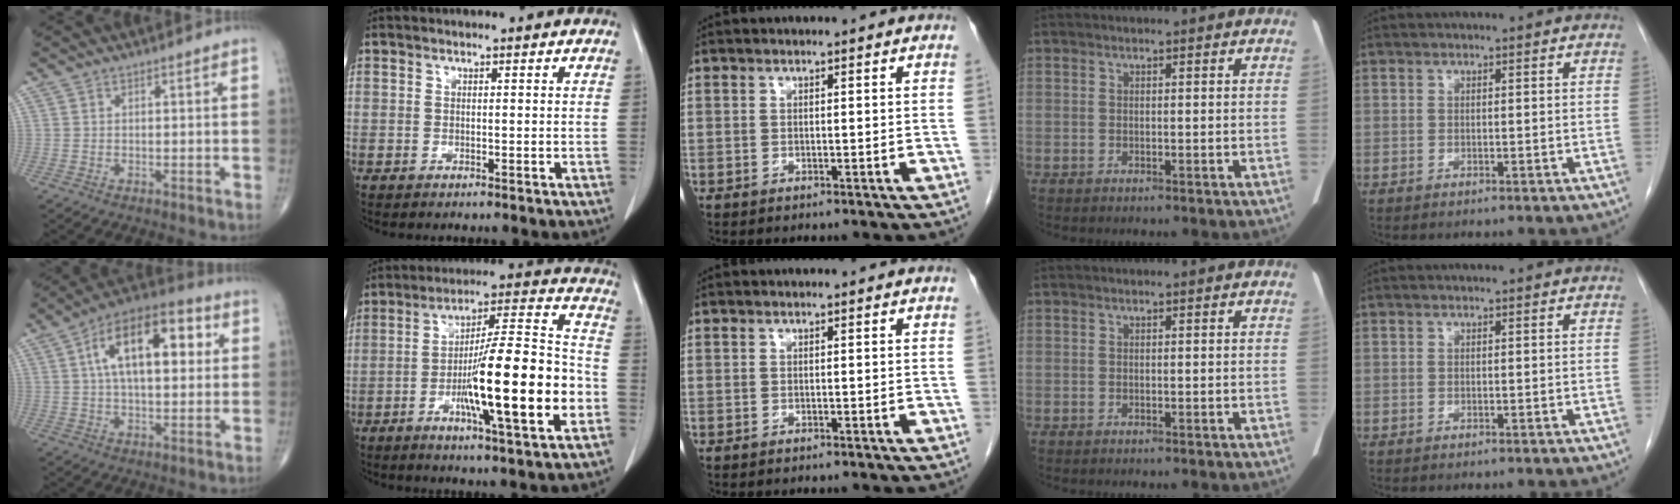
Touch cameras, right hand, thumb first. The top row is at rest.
{"thumb": {"total": 19.4, "force": [4.8, 9.3, 16.3], "torque": [-0.239, 0.021, 0.066]}, "index": {"total": 19.7, "force": [-5.3, 1.6, 18.9], "torque": [-0.295, 0.002, -0.082]}}